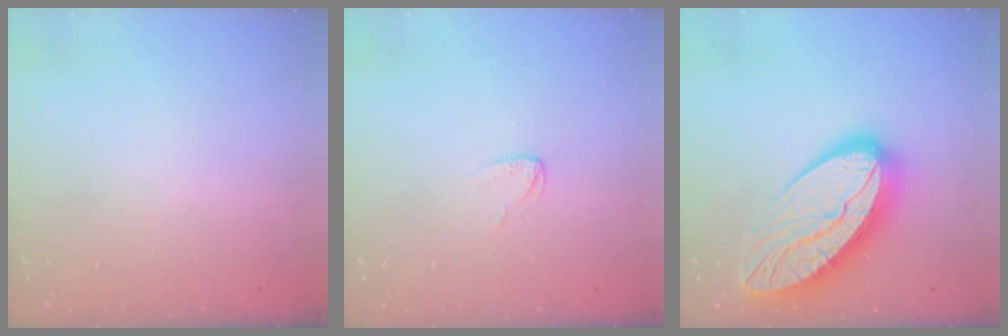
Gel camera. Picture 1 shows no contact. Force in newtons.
{"total": 3.0, "press": 3.0, "slide": 0.3}
{"total": 20.8, "press": 20.7, "slide": 2.0}